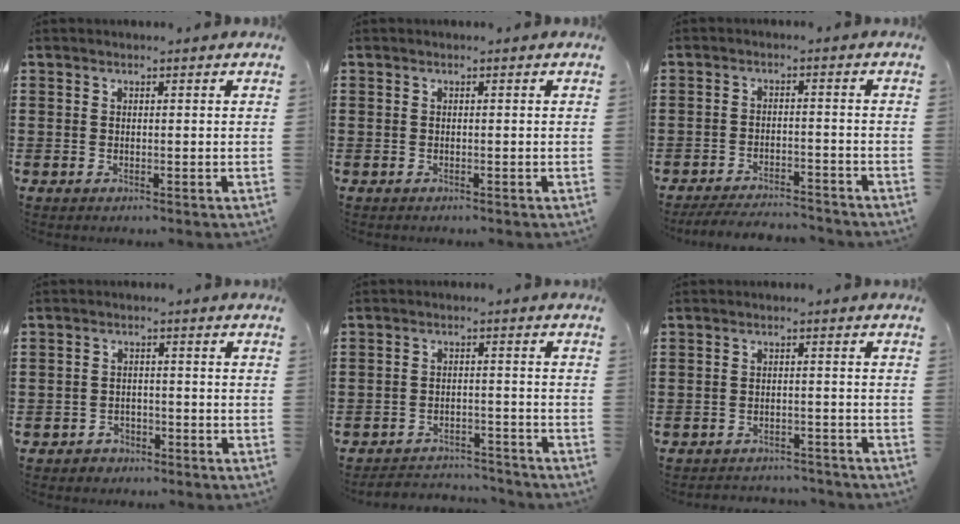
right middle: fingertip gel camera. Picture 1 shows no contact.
{"total": 0.0}
{"total": 4.2, "force": [-4.1, 0.2, 0.9], "torque": [-0.015, 0.001, -0.081]}
{"total": 2.2, "force": [-1.9, 1.1, -0.1], "torque": [-0.006, 0.003, -0.042]}
{"total": 3.7, "force": [-3.7, 0.5, 0.0], "torque": [-0.007, 0.001, -0.078]}
{"total": 2.3, "force": [-2.3, 0.2, -0.1], "torque": [-0.008, -0.001, -0.050]}